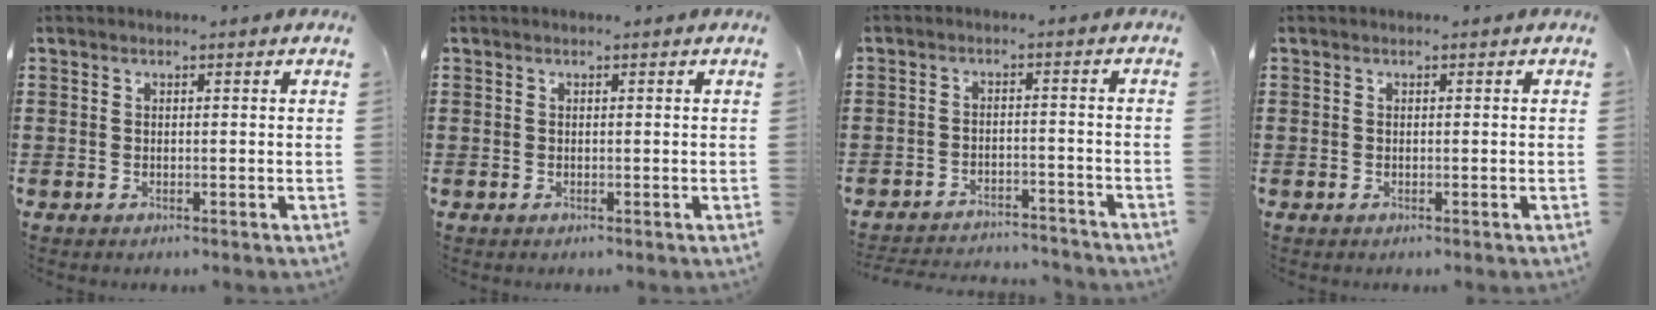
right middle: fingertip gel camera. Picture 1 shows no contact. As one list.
[{"total": 0.0}, {"total": 3.4, "force": [-3.4, 0.3, 0.1], "torque": [-0.006, 0.003, -0.073]}, {"total": 0.0}]